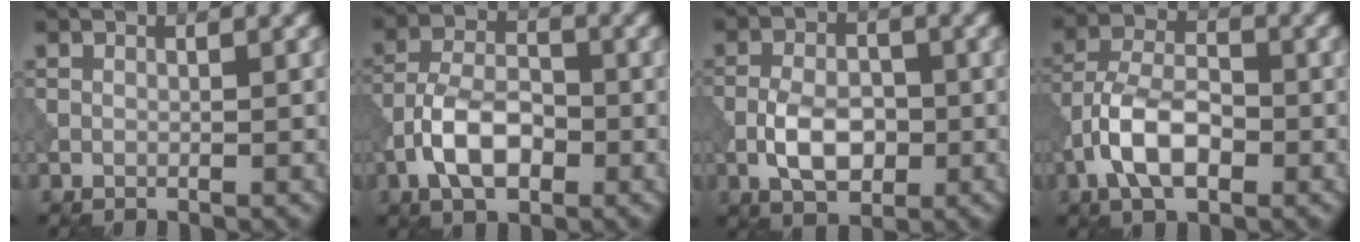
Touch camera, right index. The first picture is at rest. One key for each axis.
{"total": 5.7, "fx": -2.3, "fy": 3.0, "fz": 4.2, "tx": -0.075, "ty": 0.006, "tz": -0.049}
{"total": 4.7, "fx": -1.3, "fy": 2.8, "fz": 3.6, "tx": -0.068, "ty": 0.002, "tz": -0.029}
{"total": 6.3, "fx": -2.5, "fy": 3.2, "fz": 4.8, "tx": -0.092, "ty": 0.007, "tz": -0.055}